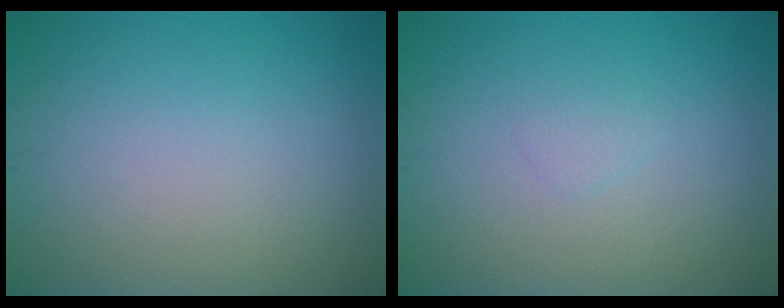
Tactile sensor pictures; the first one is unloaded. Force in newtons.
{"total": 0.7, "press": 0.7, "slide": 0.1}